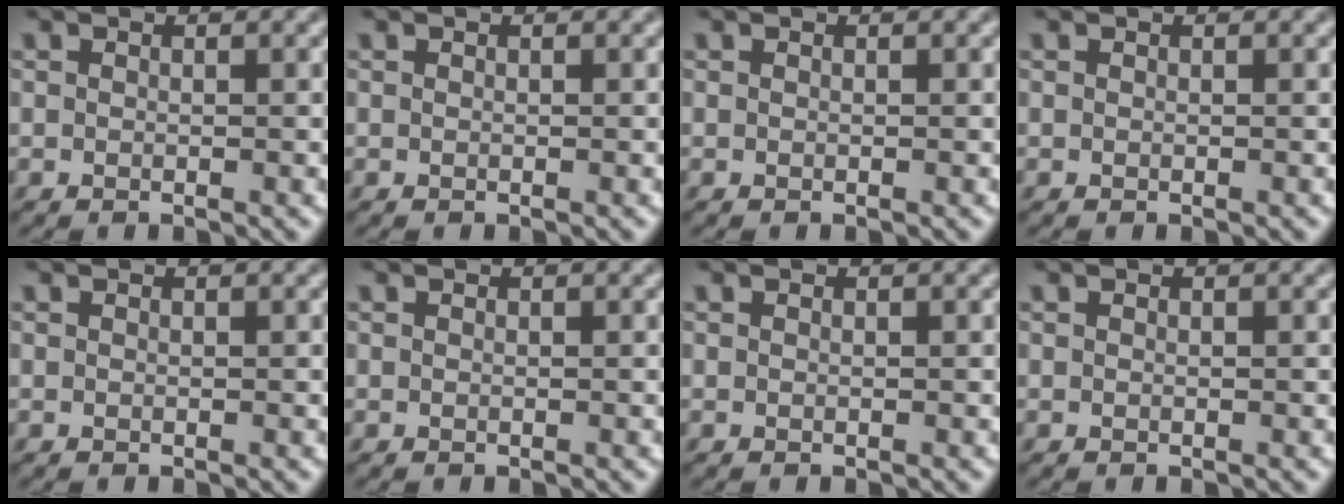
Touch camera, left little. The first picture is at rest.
{"total": 0.0}
{"total": 0.0}
{"total": 0.0}
{"total": 0.0}
{"total": 0.0}
{"total": 0.0}
{"total": 0.0}